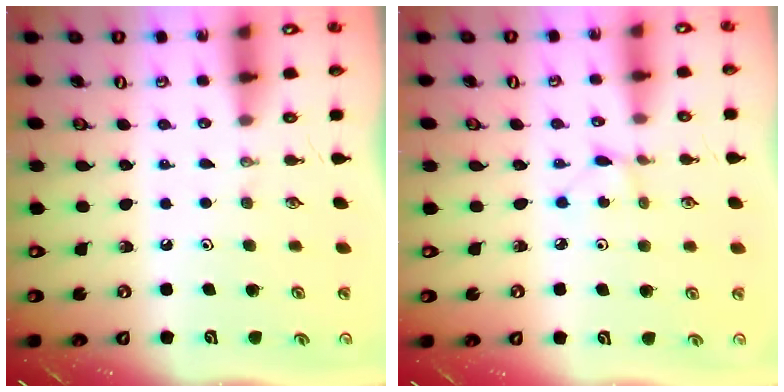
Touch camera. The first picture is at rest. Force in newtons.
{"total": 1.3, "press": 1.3, "slide": 0.2}